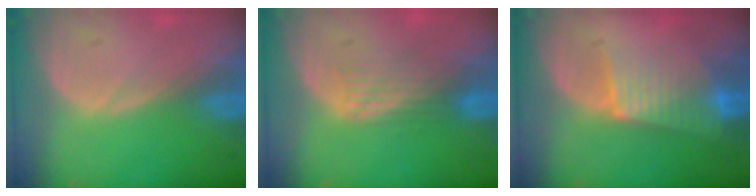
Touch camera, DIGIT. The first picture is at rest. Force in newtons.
{"total": 4.3, "press": 3.6, "slide": 2.4}
{"total": 6.6, "press": 6.2, "slide": 2.4}